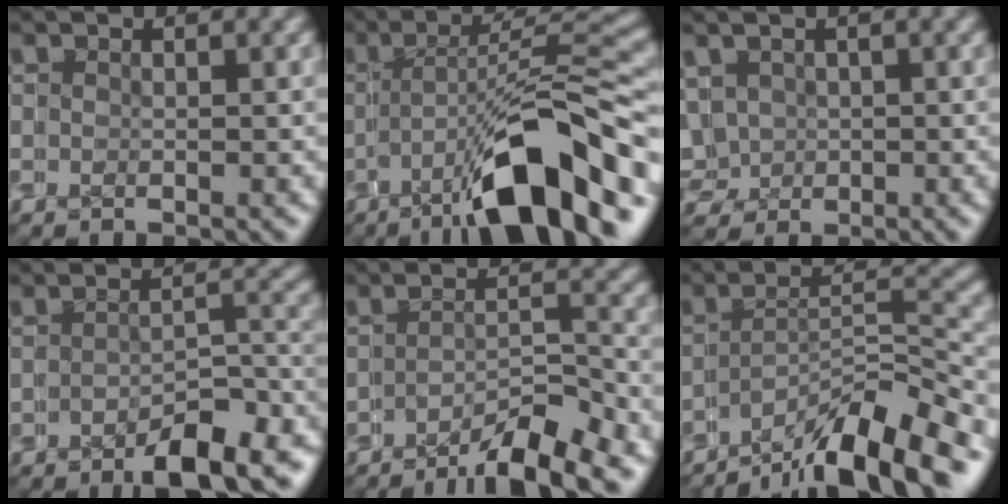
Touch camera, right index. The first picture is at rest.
{"total": 8.2, "force": [-4.0, 1.1, 7.1], "torque": [-0.089, 0.010, -0.049]}
{"total": 5.3, "force": [-0.4, 5.1, 1.4], "torque": [-0.040, -0.012, -0.004]}
{"total": 5.1, "force": [-4.6, 0.4, 2.3], "torque": [0.004, 0.008, -0.070]}
{"total": 5.1, "force": [-4.6, 0.5, 2.0], "torque": [0.010, 0.013, -0.079]}
{"total": 7.3, "force": [-5.8, 1.5, 4.1], "torque": [-0.033, 0.009, -0.087]}